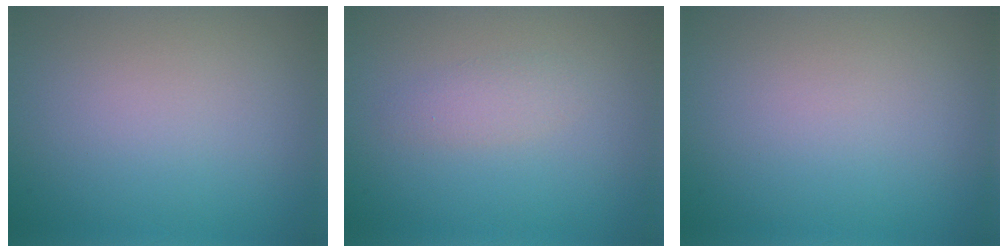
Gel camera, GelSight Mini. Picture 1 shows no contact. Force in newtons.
{"total": 1.4, "press": 1.4, "slide": 0.1}
{"total": 0.0}